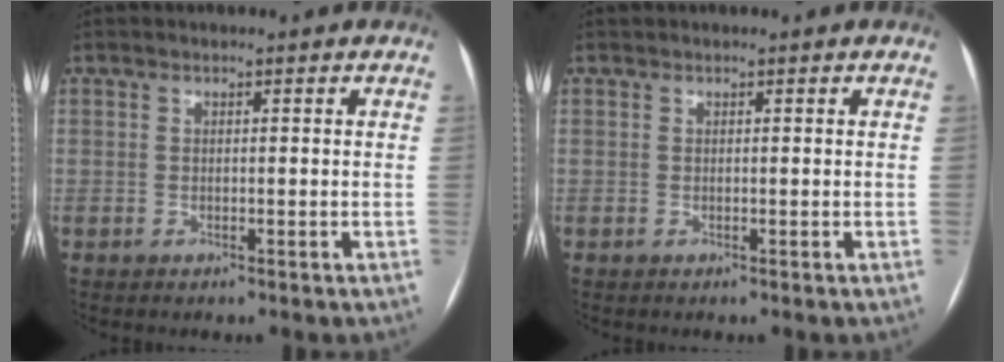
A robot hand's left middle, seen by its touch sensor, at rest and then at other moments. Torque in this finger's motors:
{"motor_torque": [0.08, -0.07, 0.02, 0.00]}